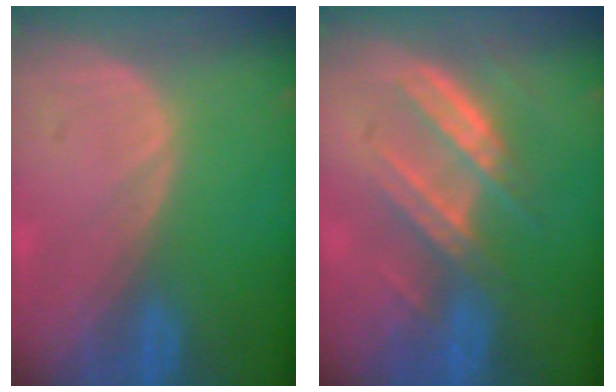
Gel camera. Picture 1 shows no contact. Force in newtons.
{"total": 6.8, "press": 6.7, "slide": 1.0}